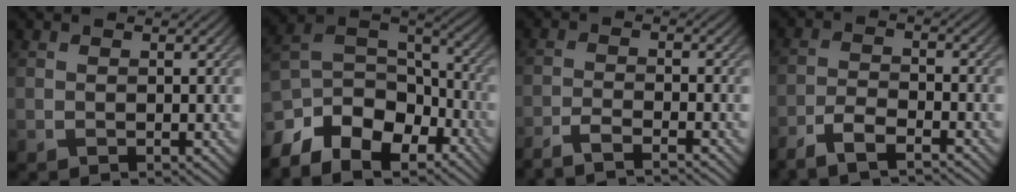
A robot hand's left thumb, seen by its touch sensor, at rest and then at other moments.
{"total": 12.0, "force": [-7.5, 6.3, 7.0], "torque": [-0.173, -0.029, -0.130]}
{"total": 4.1, "force": [-3.3, 0.7, 2.3], "torque": [-0.042, 0.000, -0.072]}
{"total": 5.1, "force": [-4.1, 1.2, 2.8], "torque": [-0.056, -0.003, -0.083]}